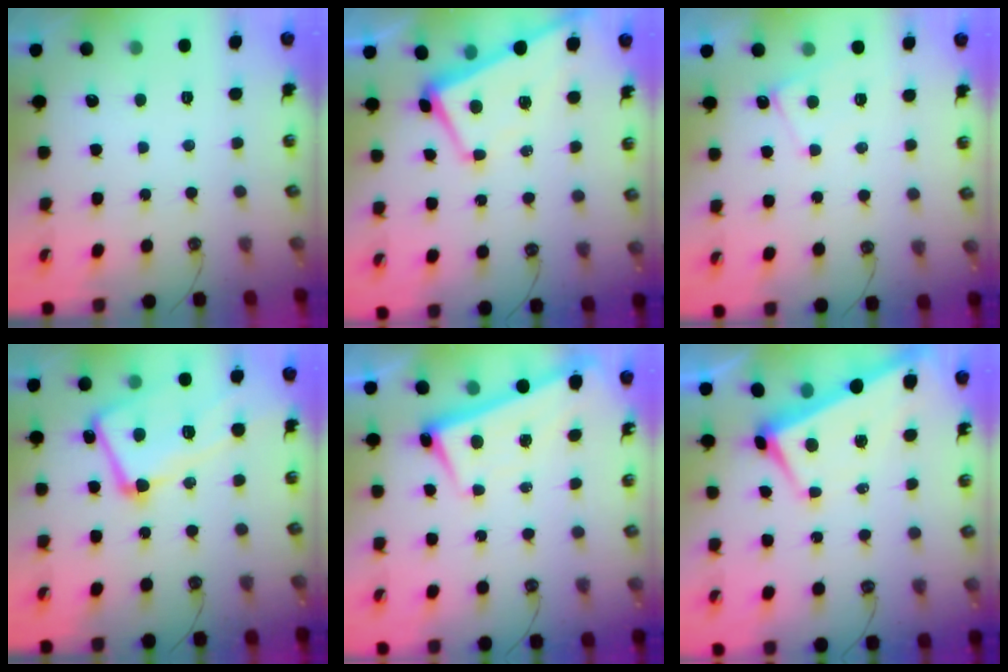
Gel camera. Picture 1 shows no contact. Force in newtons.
{"total": 2.2, "press": 2.1, "slide": 0.6}
{"total": 1.7, "press": 1.7, "slide": 0.4}
{"total": 12.0, "press": 11.8, "slide": 2.1}
{"total": 2.6, "press": 2.5, "slide": 0.7}
{"total": 1.7, "press": 1.4, "slide": 0.9}